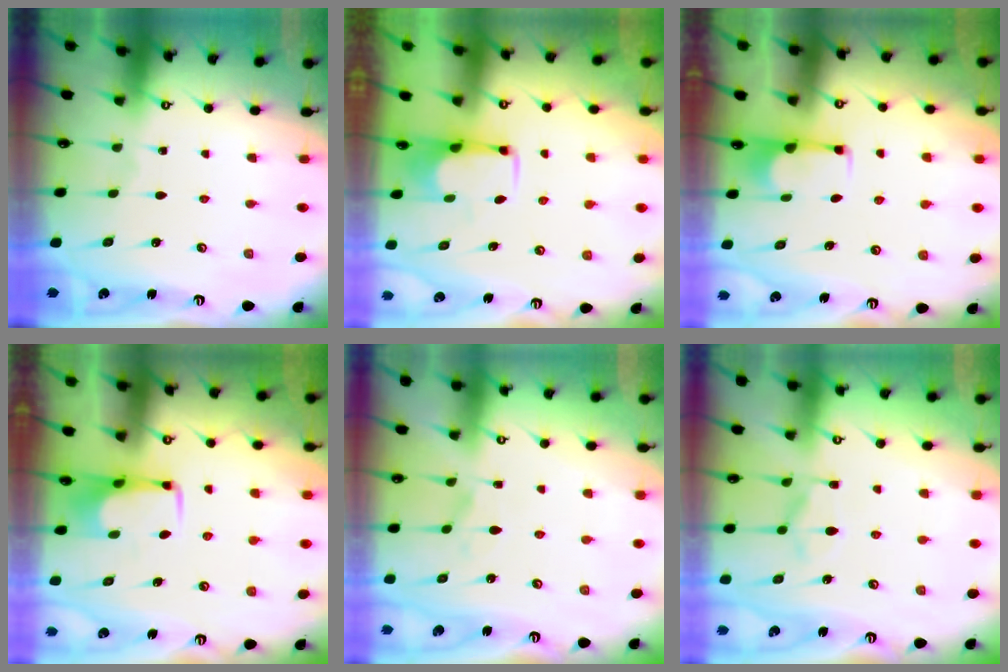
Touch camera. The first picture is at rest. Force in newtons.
{"total": 2.5, "press": 2.3, "slide": 0.9}
{"total": 0.0}
{"total": 1.6, "press": 1.5, "slide": 0.5}
{"total": 1.9, "press": 1.5, "slide": 1.1}
{"total": 2.8, "press": 2.4, "slide": 1.4}